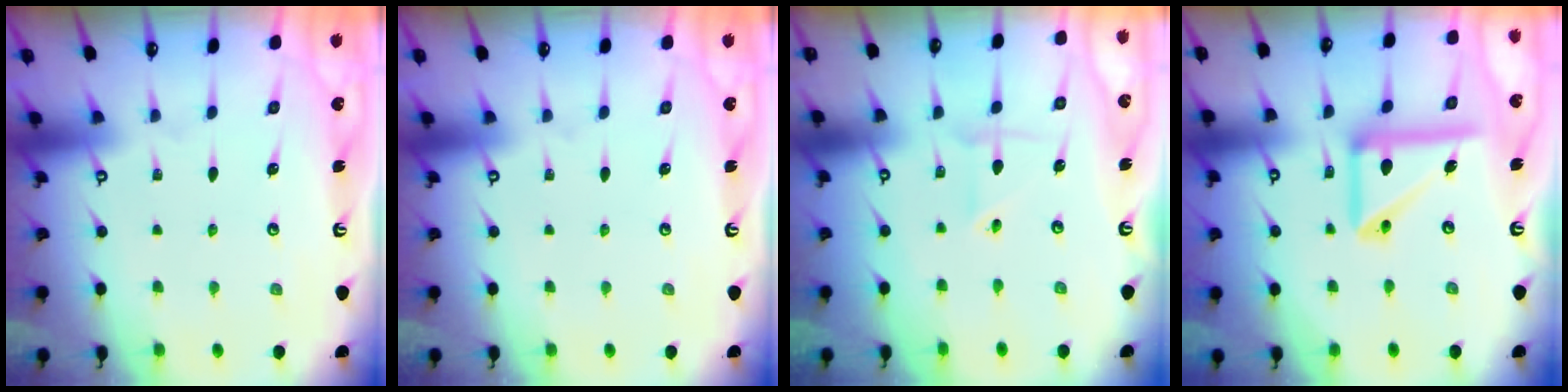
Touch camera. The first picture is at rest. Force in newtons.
{"total": 0.0}
{"total": 2.7, "press": 2.5, "slide": 1.0}
{"total": 14.8, "press": 14.6, "slide": 2.4}